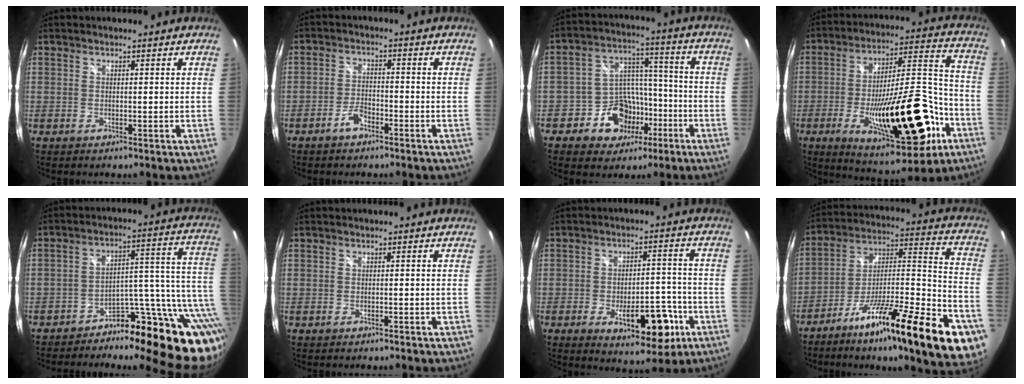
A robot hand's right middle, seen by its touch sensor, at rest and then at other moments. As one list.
[{"total": 3.7, "force": [-2.7, 1.5, 2.0], "torque": [-0.049, 0.004, -0.050]}, {"total": 11.7, "force": [-5.7, 9.6, 3.5], "torque": [-0.071, 0.047, -0.076]}, {"total": 26.5, "force": [-10.3, 9.5, 22.5], "torque": [-0.362, -0.005, -0.143]}, {"total": 17.0, "force": [-8.5, 7.4, 12.7], "torque": [-0.131, 0.020, -0.128]}, {"total": 1.2, "force": [-0.9, 0.6, 0.6], "torque": [-0.009, -0.001, -0.012]}, {"total": 12.7, "force": [-5.5, 5.8, 9.8], "torque": [-0.145, 0.005, -0.062]}, {"total": 31.2, "force": [-18.1, 6.4, 24.6], "torque": [-0.326, -0.007, -0.276]}]